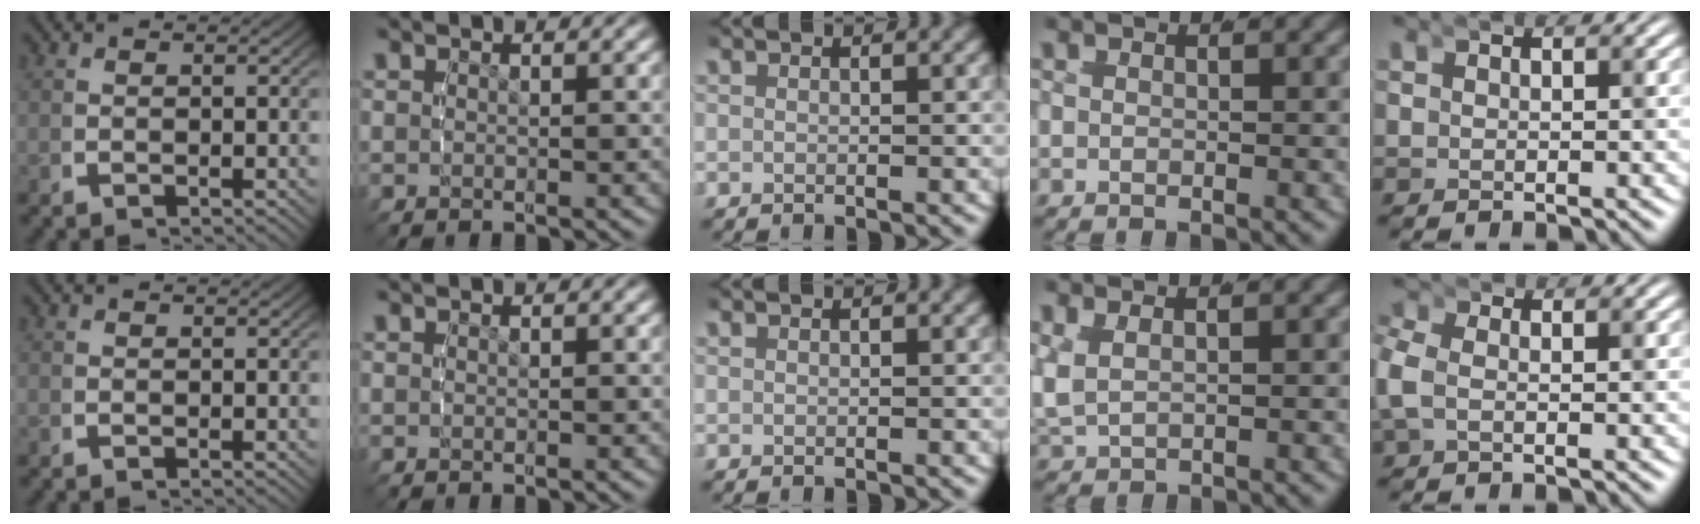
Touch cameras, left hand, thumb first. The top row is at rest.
{"ring": {"total": 4.3, "force": [-0.1, 3.8, 2.1], "torque": [-0.079, -0.013, -0.002]}, "little": {"total": 1.7, "force": [-1.6, -0.7, -0.2], "torque": [-0.029, -0.028, -0.011]}}